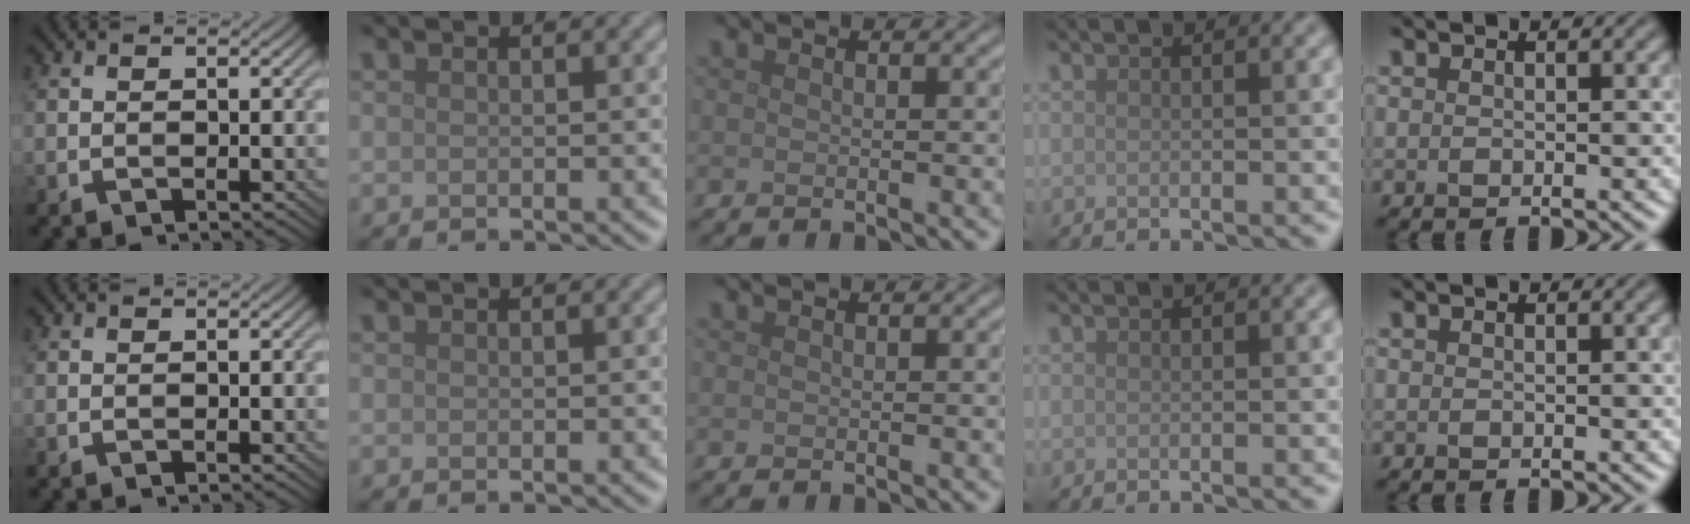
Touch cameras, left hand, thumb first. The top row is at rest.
{}